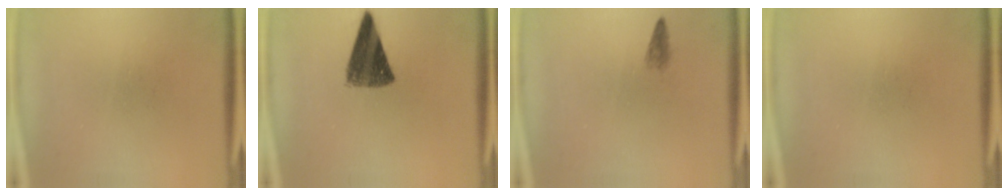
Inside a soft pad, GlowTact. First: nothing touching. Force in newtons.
{"total": 9.6}
{"total": 1.1}
{"total": 0.0}